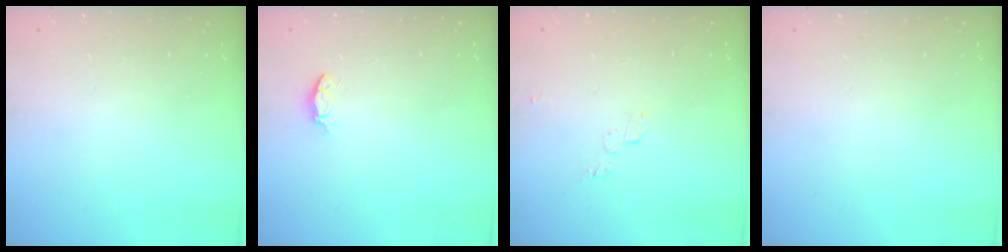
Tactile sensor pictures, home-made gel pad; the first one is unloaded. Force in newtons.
{"total": 3.0, "press": 3.0, "slide": 0.3}
{"total": 3.5, "press": 3.5, "slide": 0.3}
{"total": 0.0}